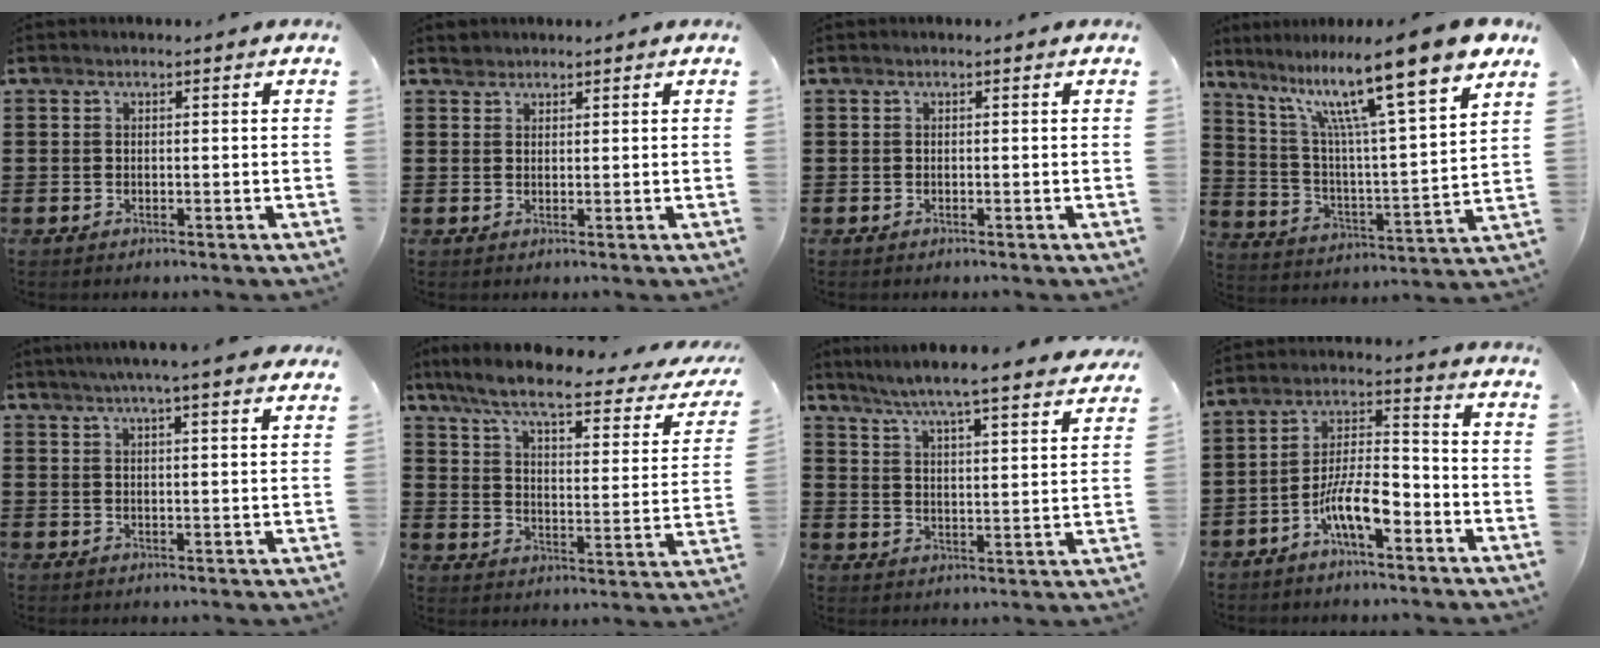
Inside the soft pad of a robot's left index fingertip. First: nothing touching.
{"total": 1.3, "force": [1.2, 0.5, -0.1], "torque": [-0.001, 0.002, 0.024]}
{"total": 0.0}
{"total": 15.7, "force": [11.3, 1.3, 10.8], "torque": [-0.216, -0.068, 0.178]}
{"total": 4.2, "force": [3.6, -0.4, 2.1], "torque": [-0.052, -0.004, 0.063]}
{"total": 7.3, "force": [5.7, 0.5, 4.5], "torque": [-0.110, -0.034, 0.092]}
{"total": 5.8, "force": [5.5, -0.7, 1.8], "torque": [-0.061, -0.041, 0.091]}
{"total": 8.4, "force": [-4.7, 2.7, 6.4], "torque": [-0.138, 0.006, -0.092]}